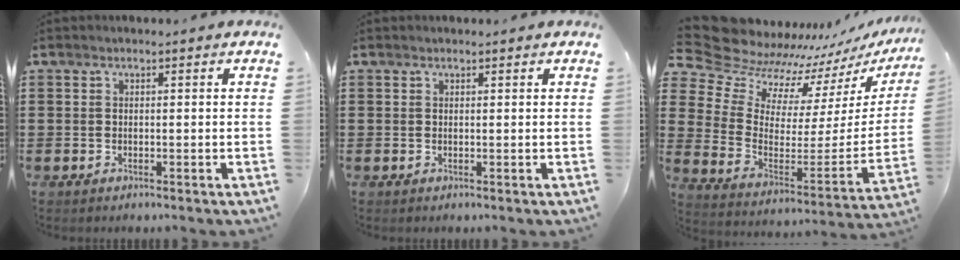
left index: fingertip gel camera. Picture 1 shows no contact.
{"total": 0.0}
{"total": 8.8, "force": [8.4, 2.6, -0.3], "torque": [-0.059, -0.085, 0.147]}